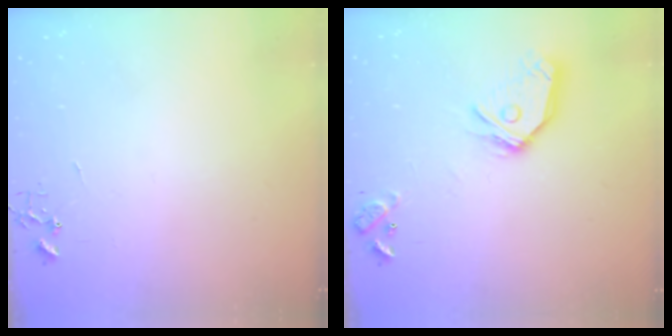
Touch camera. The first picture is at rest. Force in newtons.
{"total": 15.0, "press": 14.9, "slide": 2.2}